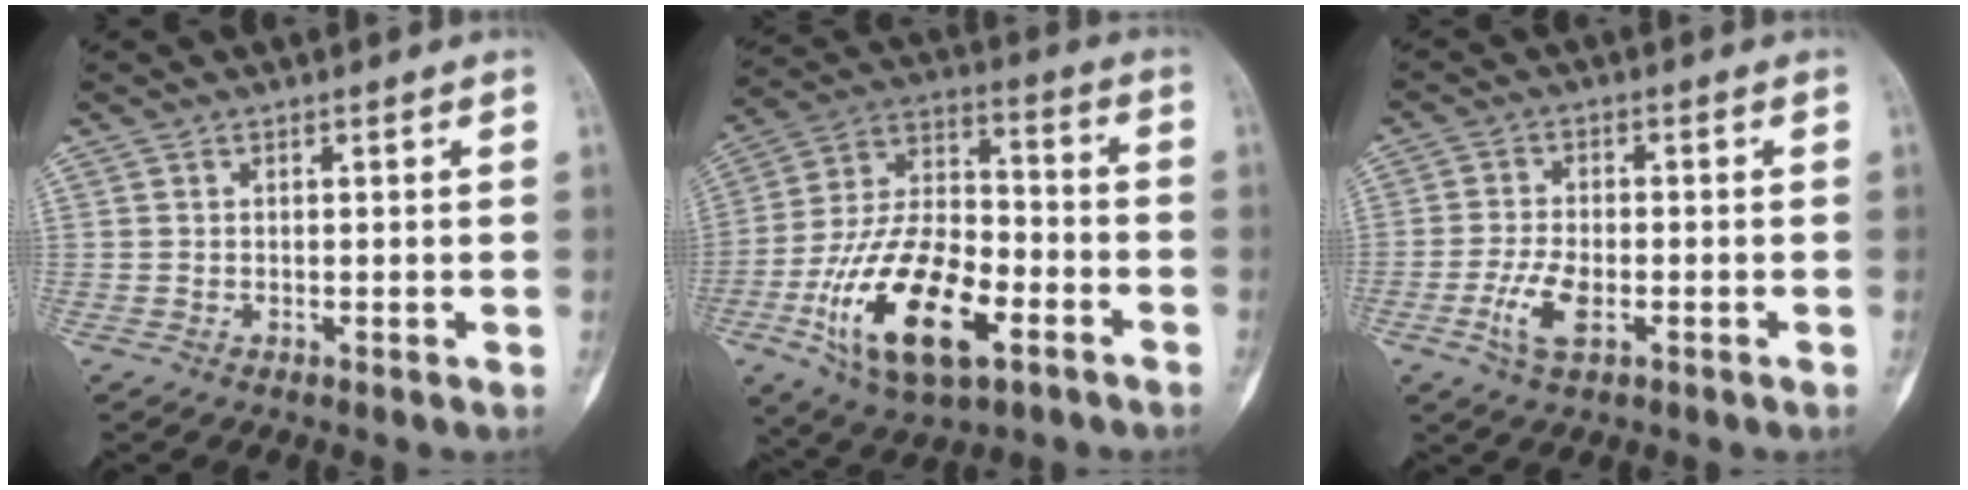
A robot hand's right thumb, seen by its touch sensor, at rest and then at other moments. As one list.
[{"total": 22.1, "force": [-9.0, 10.5, 17.3], "torque": [-0.310, 0.045, -0.152]}, {"total": 6.4, "force": [-2.4, 2.9, 5.1], "torque": [-0.109, 0.008, -0.046]}]